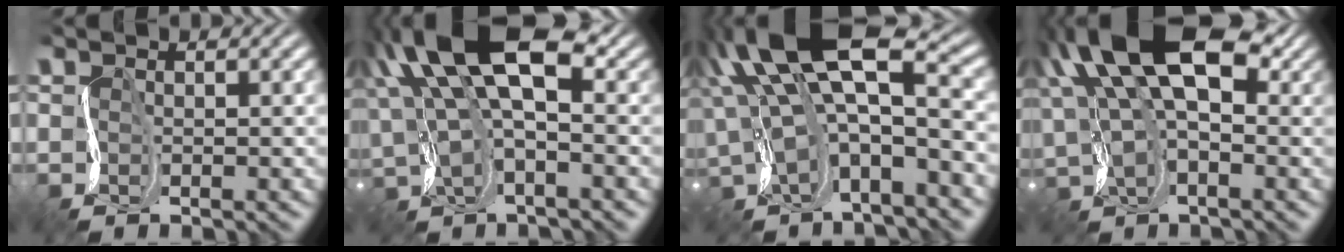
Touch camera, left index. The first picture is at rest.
{"total": 11.5, "force": [5.0, 5.3, 8.9], "torque": [-0.174, 0.025, 0.088]}
{"total": 10.3, "force": [3.2, 4.1, 8.9], "torque": [-0.168, 0.009, 0.062]}
{"total": 15.1, "force": [6.6, 8.0, 11.0], "torque": [-0.176, 0.036, 0.103]}